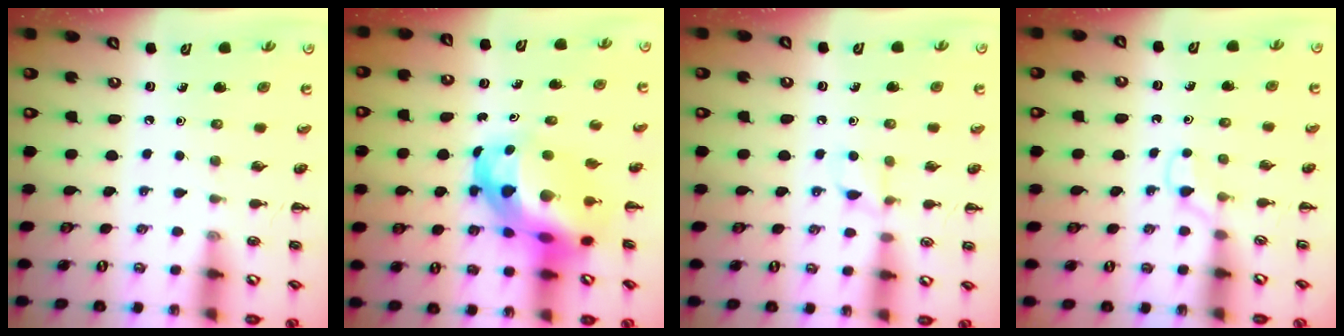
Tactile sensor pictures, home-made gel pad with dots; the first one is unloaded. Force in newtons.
{"total": 12.4, "press": 11.9, "slide": 3.4}
{"total": 6.1, "press": 6.0, "slide": 1.4}
{"total": 3.3, "press": 3.0, "slide": 1.3}